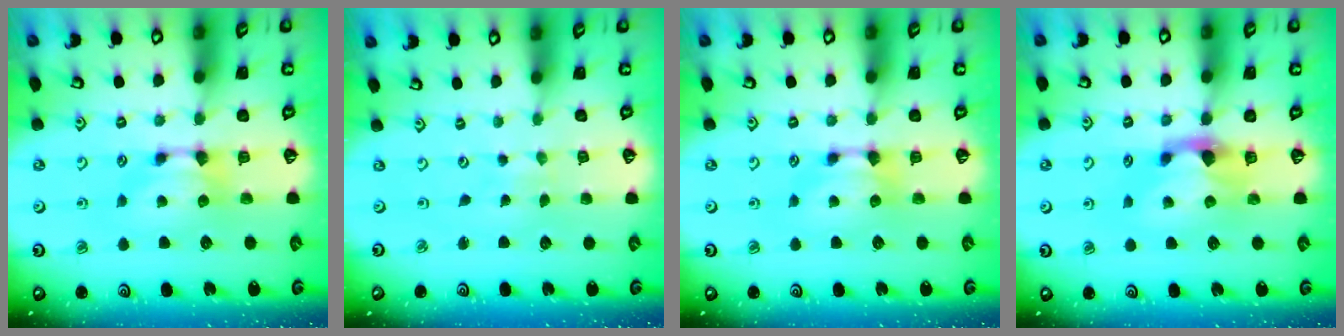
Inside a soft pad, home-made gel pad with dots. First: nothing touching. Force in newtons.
{"total": 5.7, "press": 5.7, "slide": 0.2}
{"total": 0.0}
{"total": 2.2, "press": 1.8, "slide": 1.2}